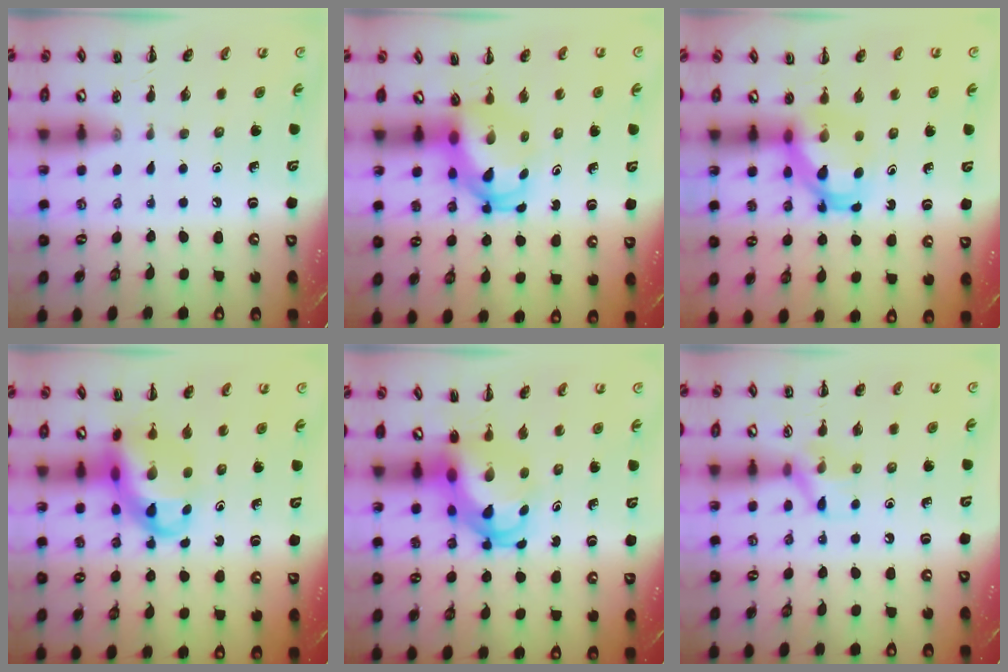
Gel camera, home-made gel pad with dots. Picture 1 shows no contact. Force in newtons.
{"total": 5.0, "press": 4.9, "slide": 0.8}
{"total": 5.8, "press": 5.8, "slide": 0.4}
{"total": 8.4, "press": 8.2, "slide": 2.1}
{"total": 4.9, "press": 4.8, "slide": 1.0}
{"total": 7.8, "press": 7.6, "slide": 1.4}